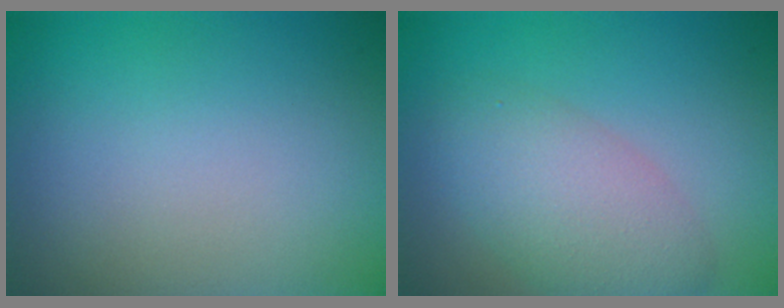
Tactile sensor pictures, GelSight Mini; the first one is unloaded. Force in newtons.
{"total": 5.0, "press": 5.0, "slide": 0.2}